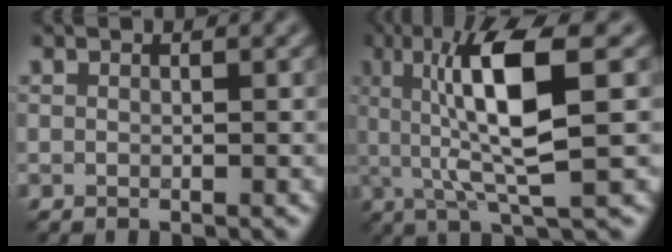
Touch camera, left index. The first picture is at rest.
{"total": 8.8, "force": [1.6, 1.9, 8.5], "torque": [-0.144, 0.000, 0.031]}